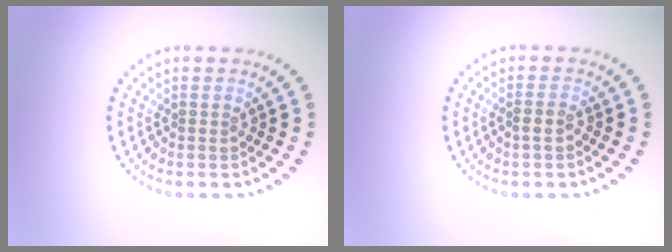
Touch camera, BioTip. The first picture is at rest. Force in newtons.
{"total": 0.7, "press": 0.7, "slide": 0.3}